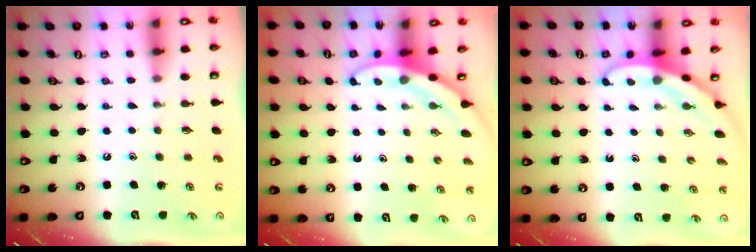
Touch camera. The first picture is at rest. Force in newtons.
{"total": 3.3, "press": 3.3, "slide": 0.1}
{"total": 3.1, "press": 3.1, "slide": 0.1}